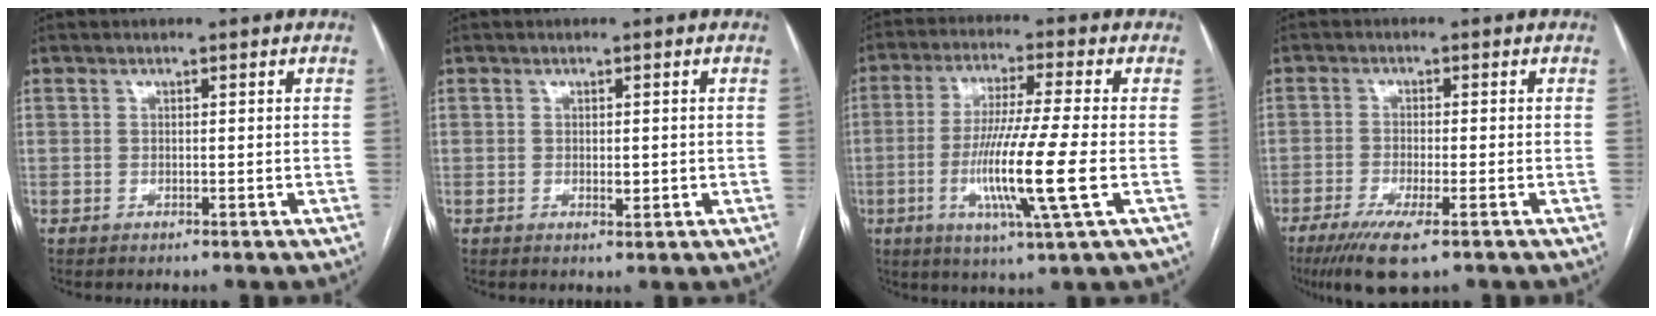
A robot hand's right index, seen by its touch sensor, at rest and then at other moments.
{"total": 1.6, "force": [-0.1, 0.7, 1.4], "torque": [-0.022, -0.004, 0.001]}
{"total": 12.6, "force": [-2.9, -0.8, 12.2], "torque": [-0.239, -0.021, -0.060]}
{"total": 7.2, "force": [-4.5, 0.9, 5.5], "torque": [-0.101, -0.020, -0.074]}